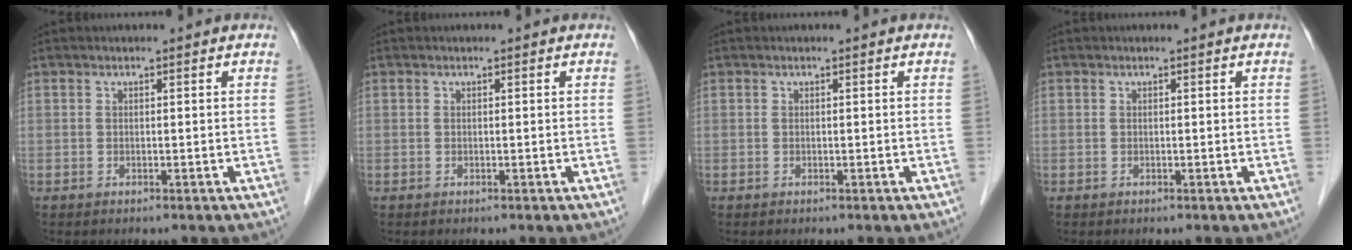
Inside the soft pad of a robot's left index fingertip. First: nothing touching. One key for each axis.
{"total": 0.0}
{"total": 0.0}
{"total": 0.0}